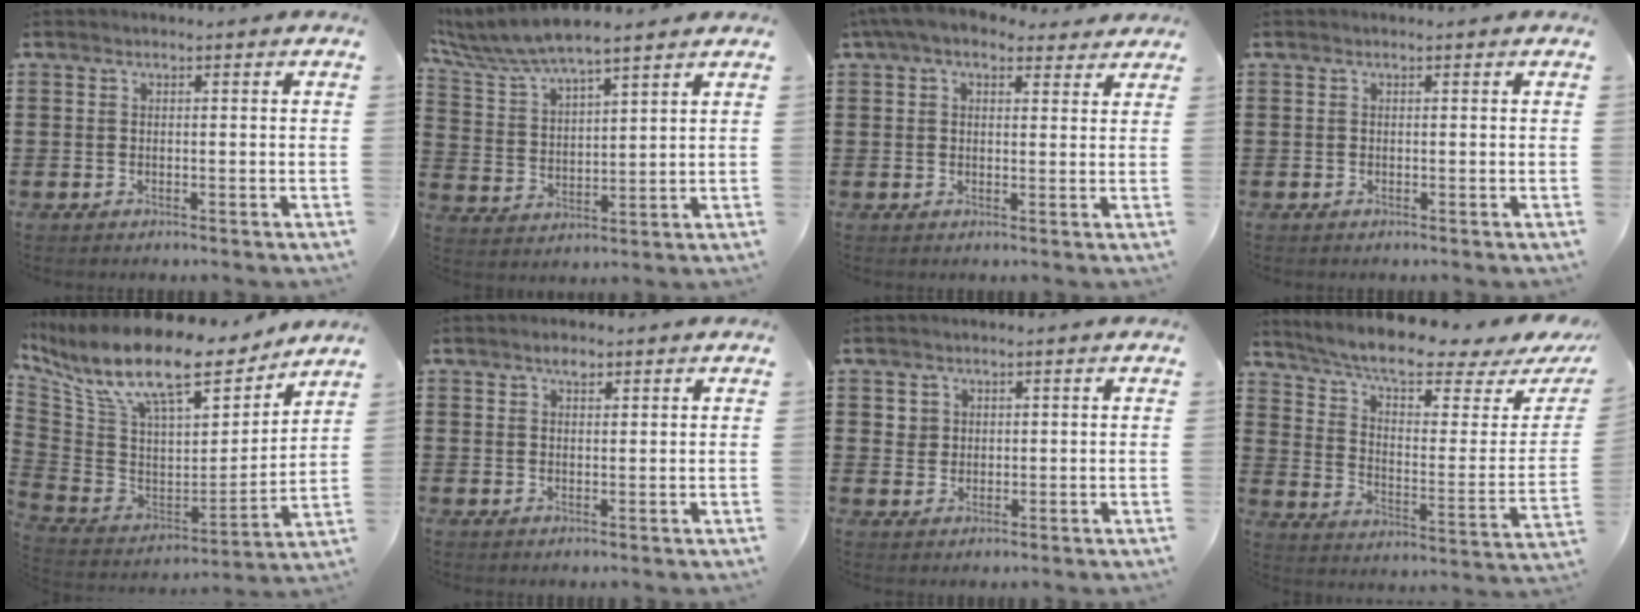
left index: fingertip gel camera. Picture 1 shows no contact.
{"total": 6.7, "force": [6.2, 0.8, 2.5], "torque": [-0.076, -0.026, 0.107]}
{"total": 5.1, "force": [3.9, 2.1, 2.4], "torque": [-0.061, 0.000, 0.072]}
{"total": 0.0}
{"total": 14.4, "force": [10.4, 4.0, 9.1], "torque": [-0.203, -0.064, 0.177]}
{"total": 1.9, "force": [1.3, 1.0, 1.0], "torque": [-0.015, 0.001, 0.021]}
{"total": 2.2, "force": [1.0, 1.9, 0.2], "torque": [-0.012, 0.007, 0.018]}
{"total": 8.1, "force": [6.6, 0.8, 4.7], "torque": [-0.112, -0.049, 0.111]}